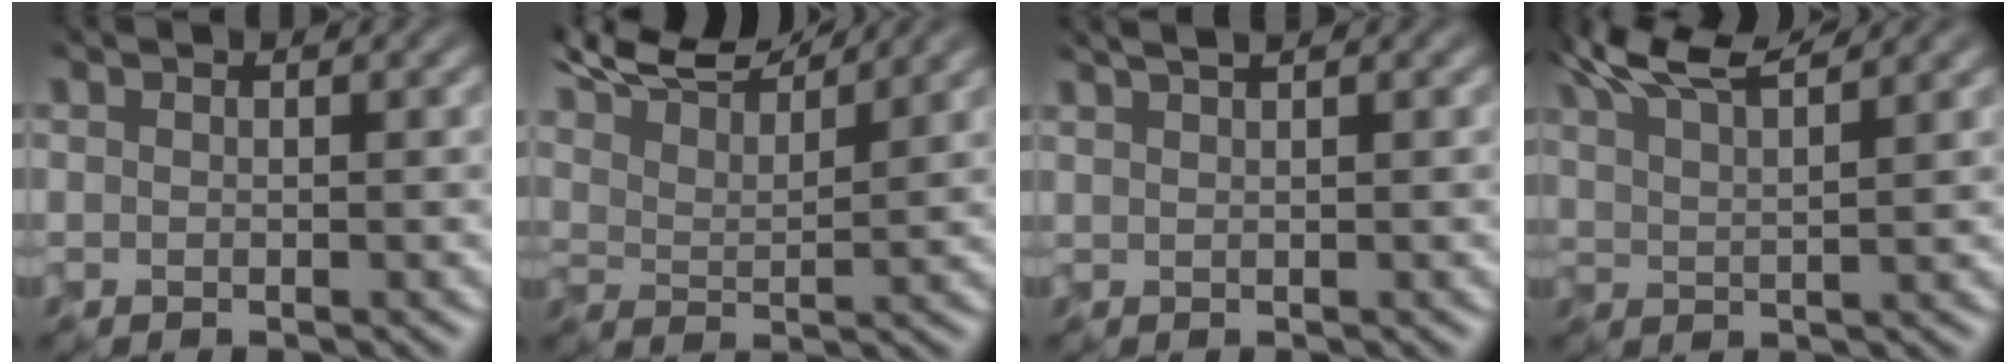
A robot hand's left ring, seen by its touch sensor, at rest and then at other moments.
{"total": 7.7, "force": [6.8, 1.5, 3.3], "torque": [-0.079, 0.017, 0.102]}
{"total": 2.5, "force": [1.7, 0.8, 1.7], "torque": [-0.007, 0.018, 0.009]}
{"total": 6.8, "force": [5.1, 1.9, 4.1], "torque": [-0.083, 0.030, 0.072]}